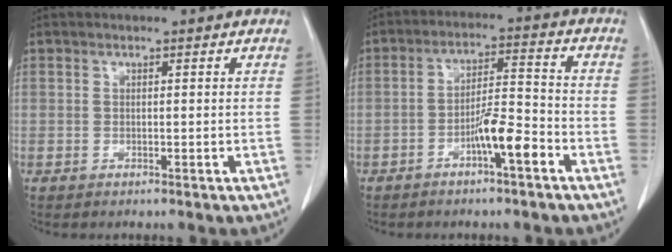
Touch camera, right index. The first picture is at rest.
{"total": 6.9, "force": [-3.5, 0.8, 5.9], "torque": [-0.106, 0.010, -0.059]}